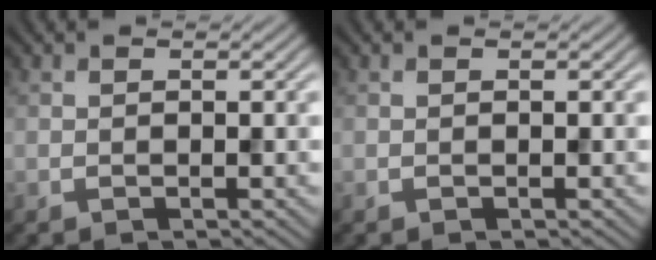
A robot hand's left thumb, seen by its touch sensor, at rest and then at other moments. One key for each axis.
{"total": 0.0}